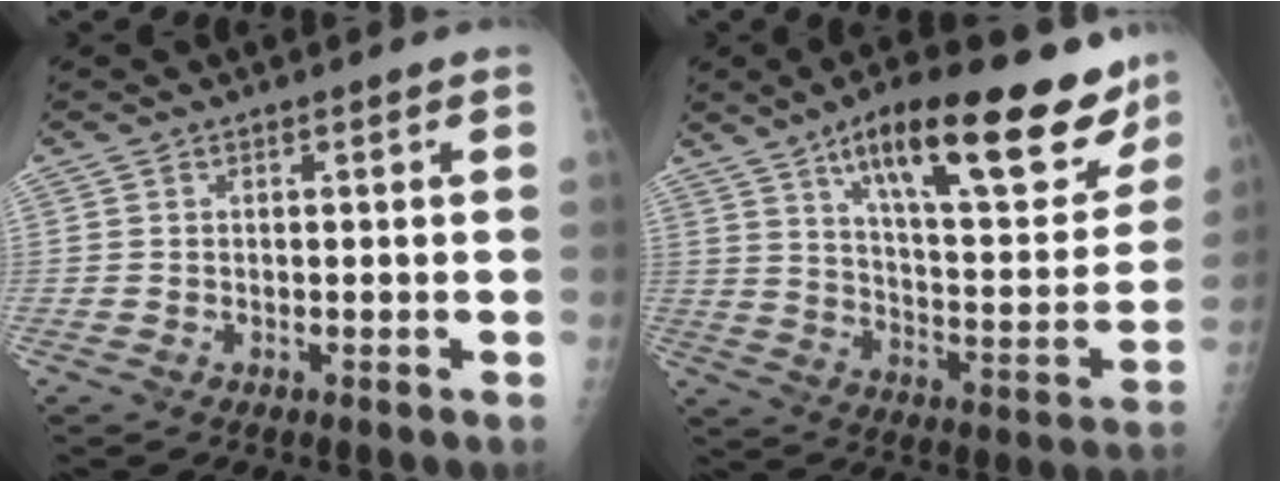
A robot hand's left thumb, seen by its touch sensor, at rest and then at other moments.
{"total": 26.1, "force": [16.8, 8.0, 18.3], "torque": [-0.221, -0.058, 0.258]}